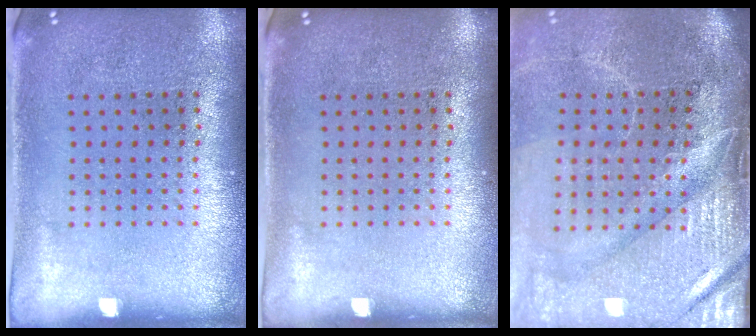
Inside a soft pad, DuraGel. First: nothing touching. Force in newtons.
{"total": 0.0}
{"total": 4.7, "press": 4.0, "slide": 2.5}